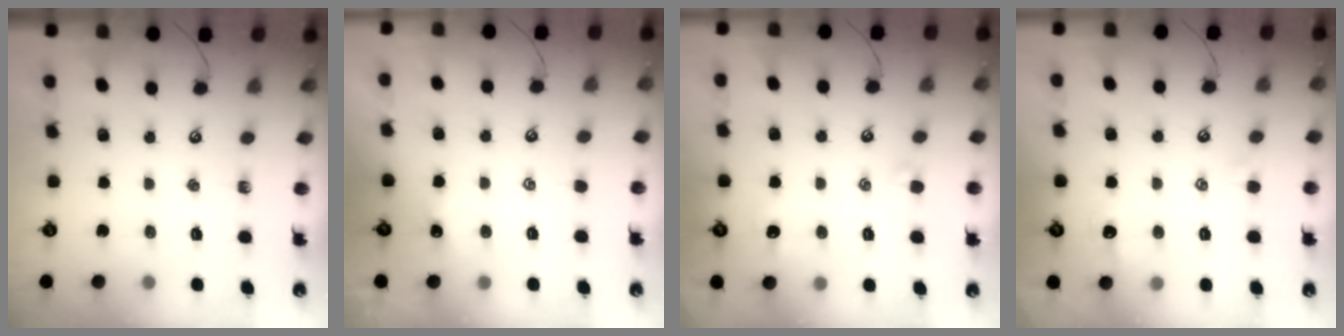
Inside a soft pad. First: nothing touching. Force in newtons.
{"total": 0.0}
{"total": 1.0, "press": 0.8, "slide": 0.7}
{"total": 0.8, "press": 0.5, "slide": 0.7}